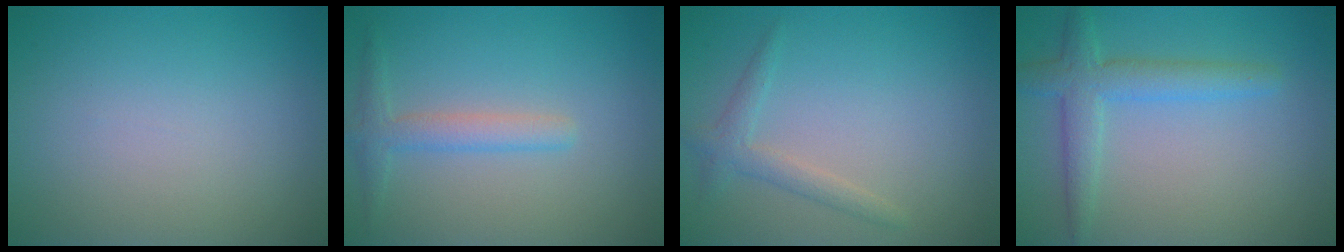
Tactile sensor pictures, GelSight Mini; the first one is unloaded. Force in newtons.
{"total": 2.2, "press": 2.2, "slide": 0.1}
{"total": 1.8, "press": 1.8, "slide": 0.1}
{"total": 3.5, "press": 3.5, "slide": 0.2}